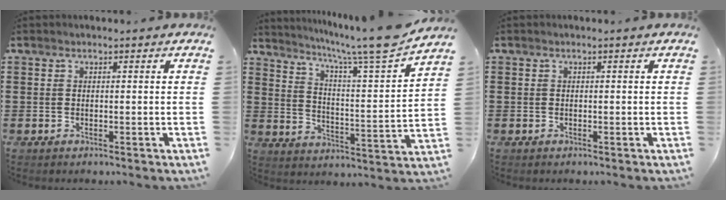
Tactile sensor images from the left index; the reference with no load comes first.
{"total": 8.3, "force": [7.2, -0.7, 4.0], "torque": [-0.082, -0.061, 0.109]}
{"total": 0.0}